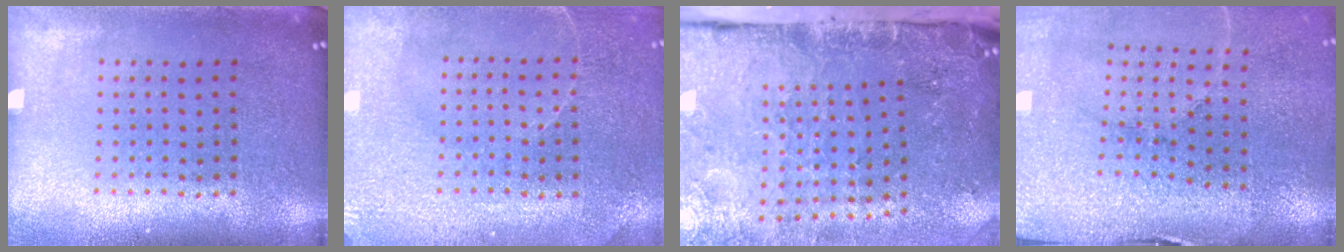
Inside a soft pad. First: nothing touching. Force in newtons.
{"total": 3.0, "press": 2.9, "slide": 0.3}
{"total": 4.8, "press": 3.6, "slide": 3.1}
{"total": 3.4, "press": 3.4, "slide": 0.3}